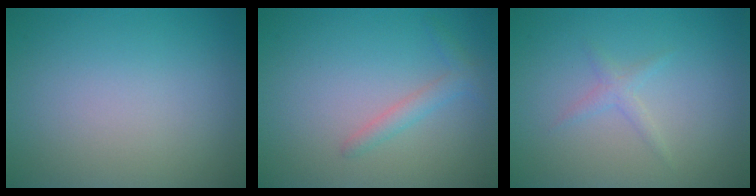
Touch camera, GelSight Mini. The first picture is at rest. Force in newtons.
{"total": 1.5, "press": 1.5, "slide": 0.1}
{"total": 1.1, "press": 1.1, "slide": 0.0}